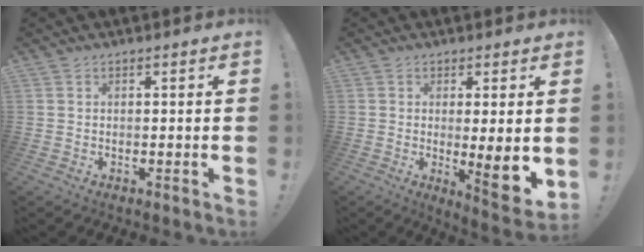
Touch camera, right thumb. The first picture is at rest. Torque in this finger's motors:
{"motor_torque": [0.06, 0.63, 0.38, 0.61, 0.04]}